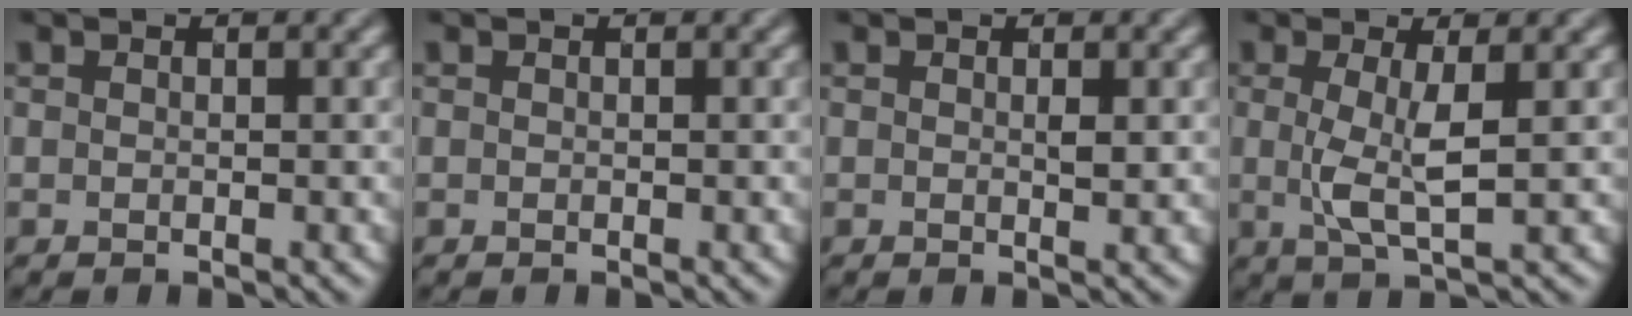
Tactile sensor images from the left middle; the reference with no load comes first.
{"total": 0.0}
{"total": 0.9, "force": [0.1, 0.1, 0.9], "torque": [-0.014, -0.002, 0.001]}
{"total": 3.5, "force": [0.2, 0.7, 3.4], "torque": [-0.072, -0.005, 0.006]}